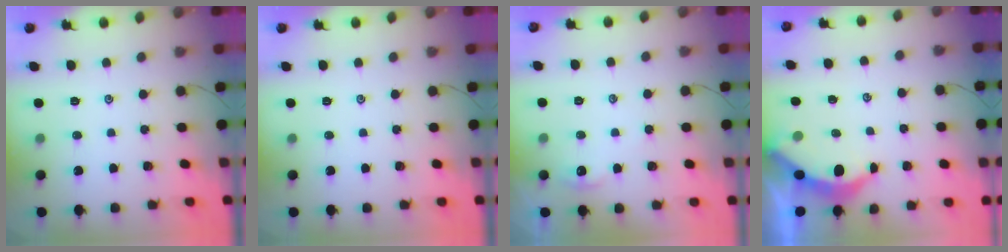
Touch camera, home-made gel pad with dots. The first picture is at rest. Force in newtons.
{"total": 0.0}
{"total": 2.5, "press": 2.5, "slide": 0.3}
{"total": 3.7, "press": 3.7, "slide": 0.4}